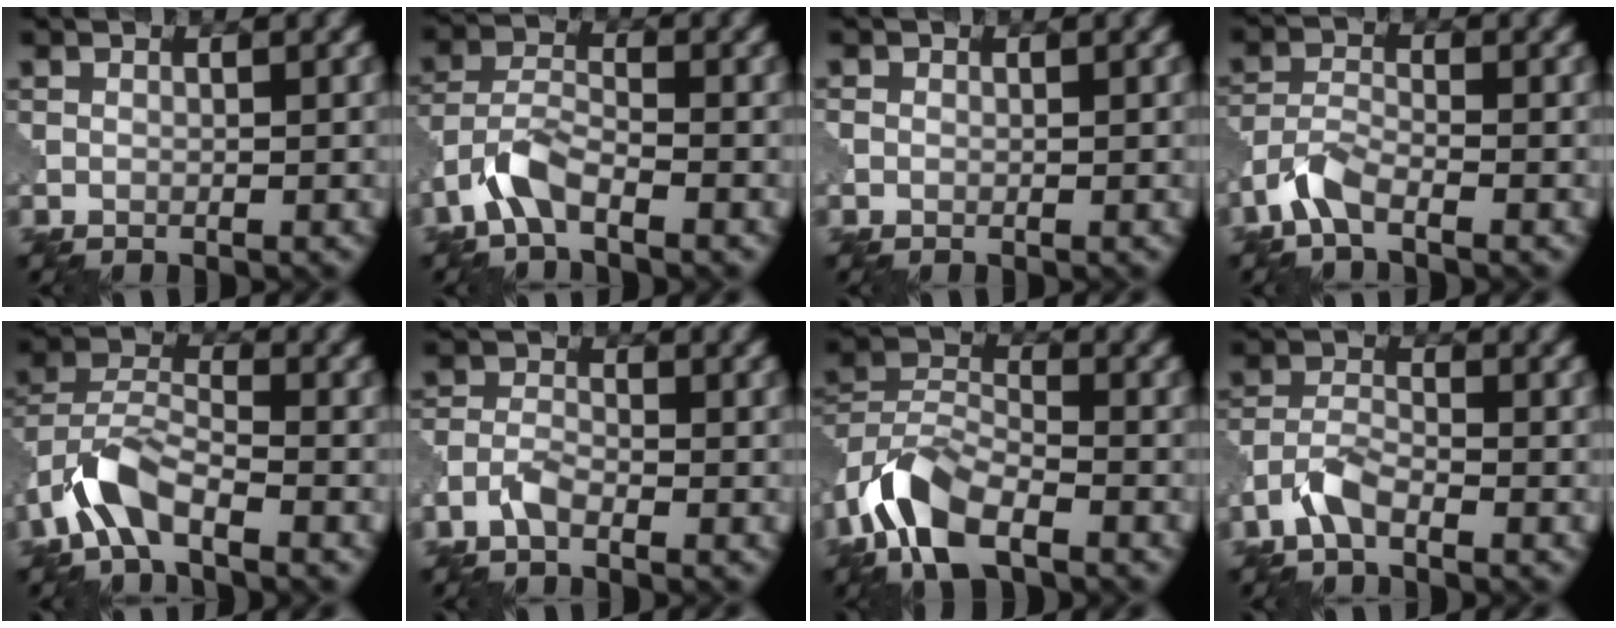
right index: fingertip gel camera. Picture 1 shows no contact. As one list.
[{"total": 3.9, "force": [-2.5, 1.5, 2.7], "torque": [-0.057, 0.009, -0.062]}, {"total": 0.7, "force": [0.0, 0.7, 0.2], "torque": [-0.002, -0.002, -0.001]}, {"total": 3.3, "force": [-2.3, 1.1, 2.1], "torque": [-0.052, 0.003, -0.056]}, {"total": 5.4, "force": [-3.2, 2.2, 3.7], "torque": [-0.073, 0.009, -0.071]}, {"total": 2.3, "force": [-1.5, 1.1, 1.4], "torque": [-0.032, 0.005, -0.039]}, {"total": 7.7, "force": [-4.8, 3.5, 4.9], "torque": [-0.093, 0.004, -0.105]}, {"total": 3.1, "force": [-2.0, 1.2, 2.0], "torque": [-0.044, 0.008, -0.050]}]